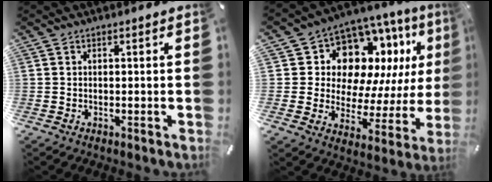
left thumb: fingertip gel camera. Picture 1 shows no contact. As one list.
[{"total": 12.8, "force": [6.6, 9.7, 5.2], "torque": [-0.092, -0.063, 0.125]}]